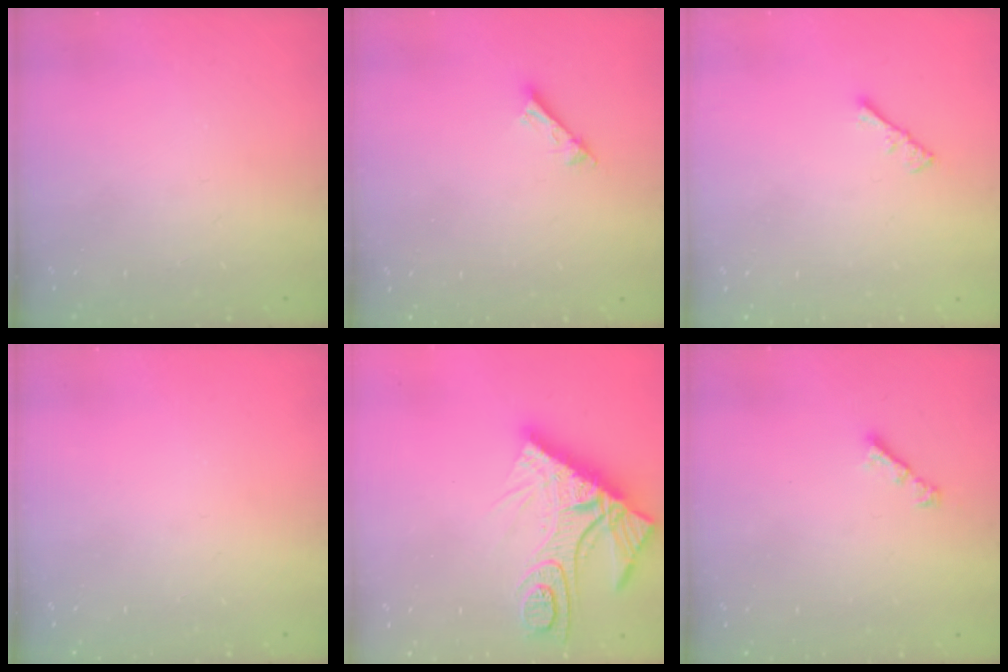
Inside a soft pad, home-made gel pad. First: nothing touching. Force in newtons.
{"total": 3.6, "press": 3.6, "slide": 0.2}
{"total": 1.1, "press": 1.1, "slide": 0.4}
{"total": 0.0}
{"total": 16.4, "press": 16.3, "slide": 1.4}
{"total": 2.8, "press": 2.8, "slide": 0.7}